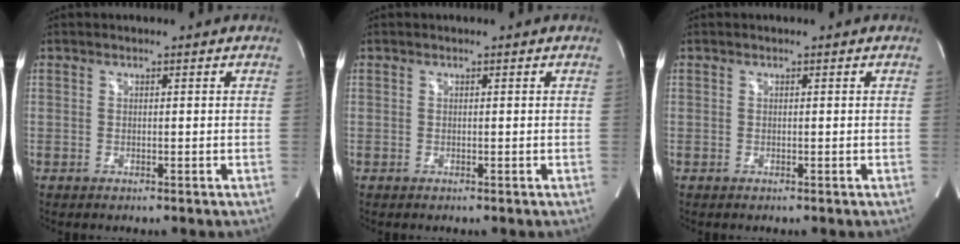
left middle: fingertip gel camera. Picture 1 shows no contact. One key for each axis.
{"total": 0.0}
{"total": 0.0}